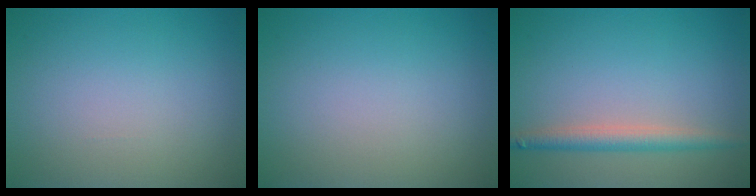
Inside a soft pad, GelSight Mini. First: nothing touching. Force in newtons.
{"total": 0.0}
{"total": 2.6, "press": 2.6, "slide": 0.1}